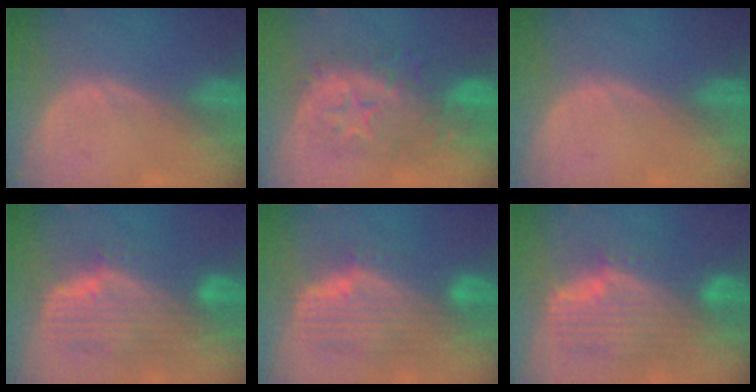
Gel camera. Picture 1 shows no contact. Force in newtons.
{"total": 9.6, "press": 9.6, "slide": 0.5}
{"total": 0.0}
{"total": 11.0, "press": 9.4, "slide": 5.6}
{"total": 11.0, "press": 9.4, "slide": 5.6}
{"total": 11.8, "press": 10.0, "slide": 6.2}